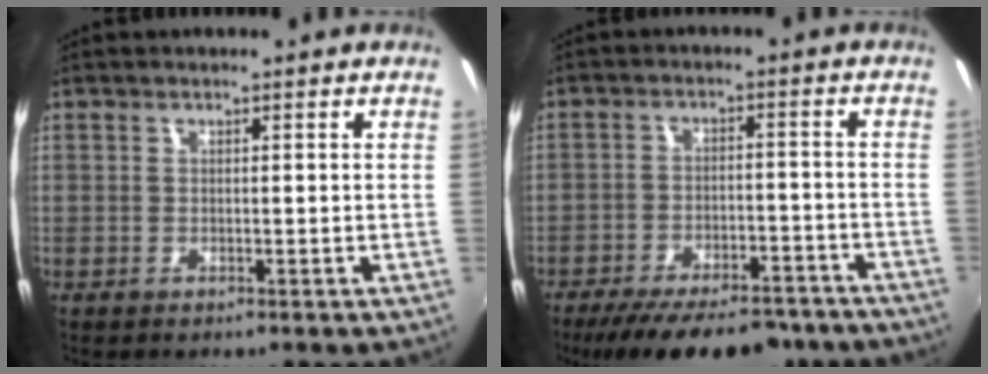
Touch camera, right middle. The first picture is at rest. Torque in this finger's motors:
{"motor_torque": [0.99, -1.15, 0.16, 0.06]}